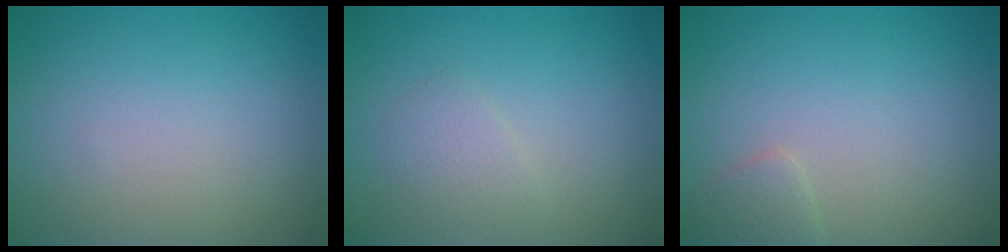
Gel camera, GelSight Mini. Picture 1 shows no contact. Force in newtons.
{"total": 1.5, "press": 1.4, "slide": 0.1}
{"total": 1.3, "press": 1.3, "slide": 0.0}